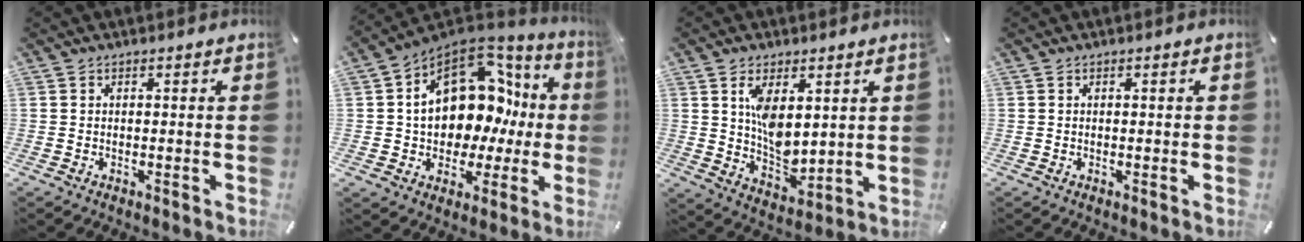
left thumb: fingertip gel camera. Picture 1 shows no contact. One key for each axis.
{"total": 17.9, "fx": 3.9, "fy": 12.4, "fz": 12.3, "tx": -0.190, "ty": -0.023, "tz": 0.067}
{"total": 9.5, "fx": 3.4, "fy": 5.8, "fz": 6.7, "tx": -0.111, "ty": -0.026, "tz": 0.059}
{"total": 0.7, "fx": 0.0, "fy": 0.2, "fz": 0.7, "tx": -0.012, "ty": 0.002, "tz": 0.000}